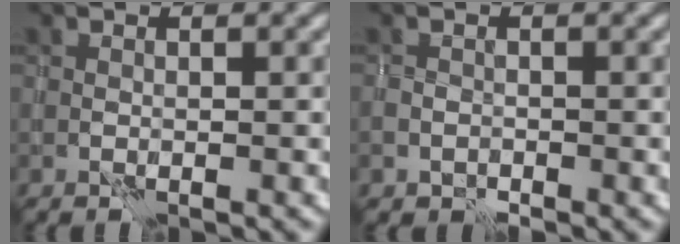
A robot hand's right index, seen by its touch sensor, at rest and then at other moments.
{"total": 1.3, "force": [-0.6, 1.1, 0.3], "torque": [-0.006, -0.009, -0.012]}